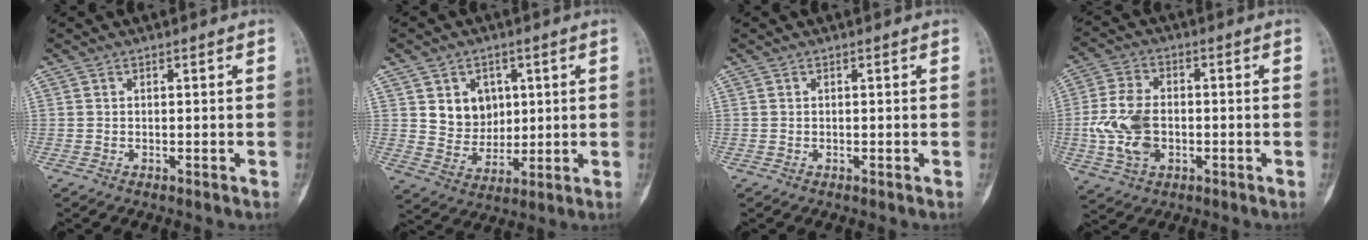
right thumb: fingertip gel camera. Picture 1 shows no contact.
{"total": 8.4, "force": [2.5, 7.0, 3.9], "torque": [-0.028, -0.015, 0.052]}
{"total": 0.0}
{"total": 10.8, "force": [-1.5, 7.2, 7.9], "torque": [-0.156, 0.010, -0.028]}